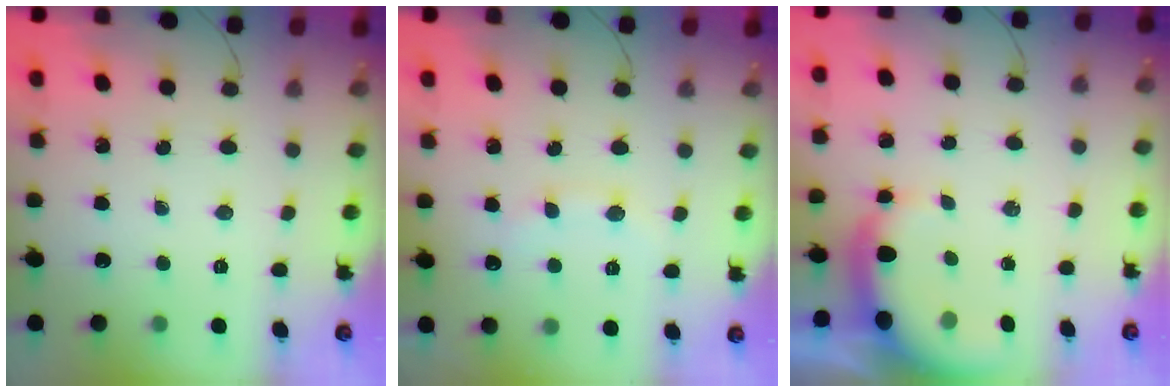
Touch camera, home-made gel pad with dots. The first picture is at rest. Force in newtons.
{"total": 7.3, "press": 7.3, "slide": 0.6}
{"total": 7.5, "press": 7.5, "slide": 0.7}